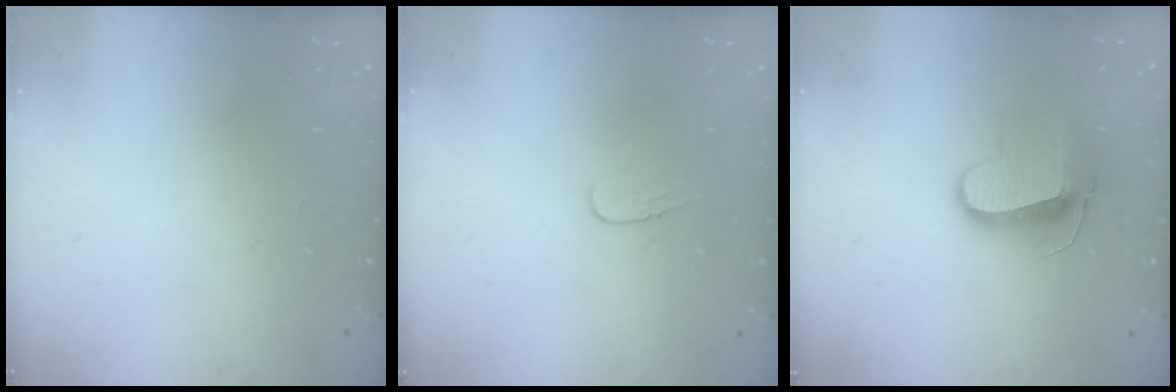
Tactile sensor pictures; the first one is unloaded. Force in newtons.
{"total": 3.8, "press": 3.8, "slide": 0.4}
{"total": 9.8, "press": 9.8, "slide": 0.1}